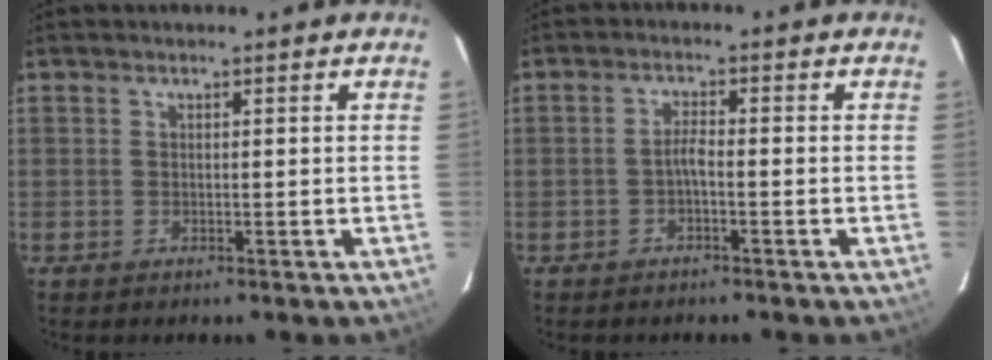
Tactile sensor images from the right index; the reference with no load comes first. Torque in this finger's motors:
{"motor_torque": [0.37, -0.05, 0.18, 0.05]}